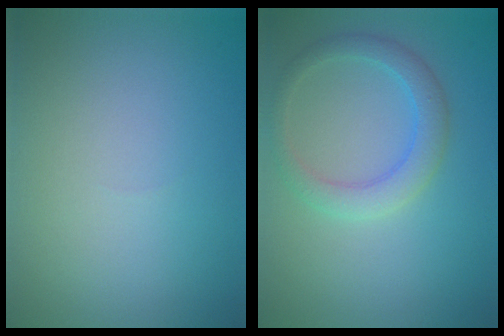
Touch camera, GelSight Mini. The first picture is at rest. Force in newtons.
{"total": 2.9, "press": 2.9, "slide": 0.1}